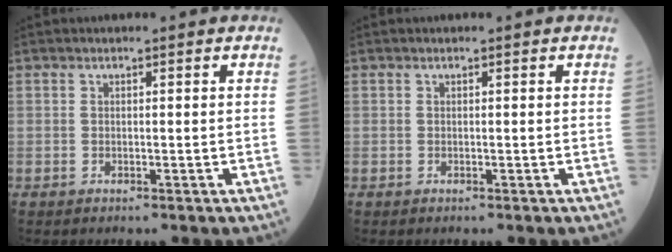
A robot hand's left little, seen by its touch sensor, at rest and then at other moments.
{"total": 0.0}